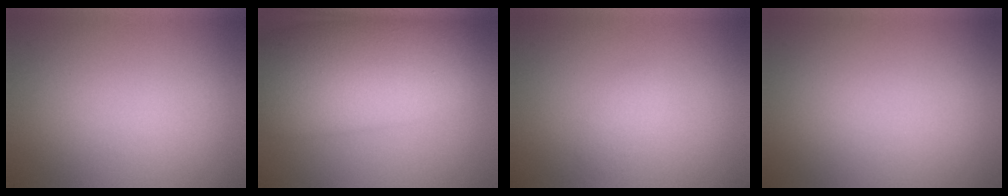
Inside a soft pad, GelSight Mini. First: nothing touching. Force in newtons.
{"total": 12.4, "press": 12.4, "slide": 0.0}
{"total": 1.1, "press": 1.1, "slide": 0.1}
{"total": 0.0}